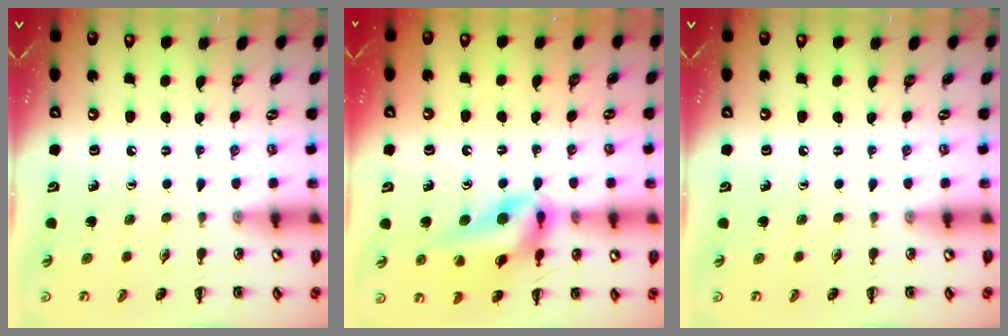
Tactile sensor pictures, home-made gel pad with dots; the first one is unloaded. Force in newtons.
{"total": 13.1, "press": 12.5, "slide": 4.0}
{"total": 0.0}